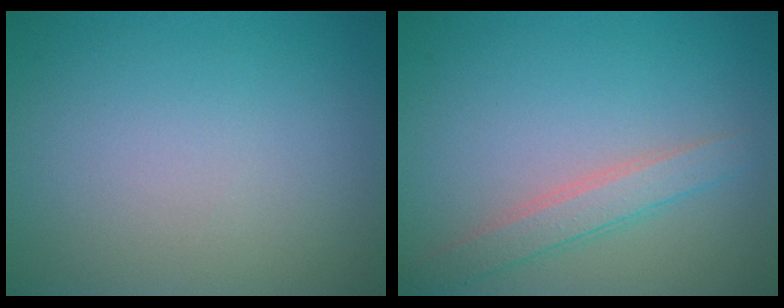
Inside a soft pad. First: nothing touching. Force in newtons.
{"total": 2.4, "press": 2.4, "slide": 0.1}